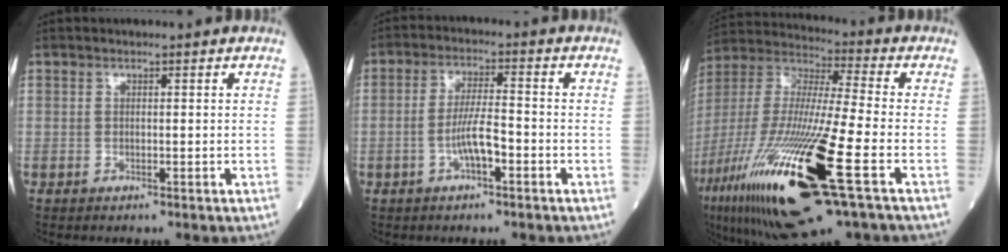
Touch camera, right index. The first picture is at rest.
{"total": 5.2, "force": [-2.0, 1.0, 4.7], "torque": [-0.092, 0.009, -0.036]}
{"total": 28.9, "force": [-11.7, 3.9, 26.2], "torque": [-0.568, -0.066, -0.211]}